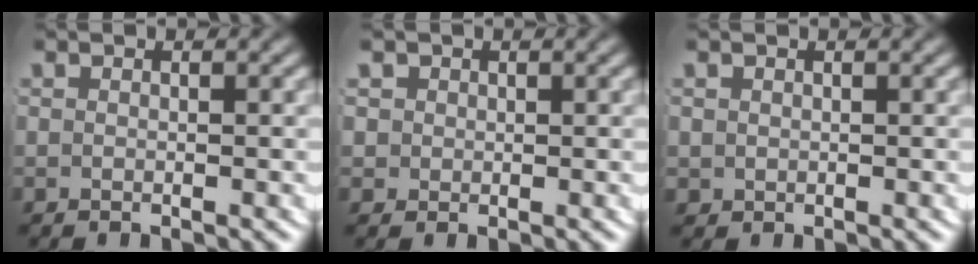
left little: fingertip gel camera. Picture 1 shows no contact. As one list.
[{"total": 3.5, "force": [0.7, 3.2, 1.0], "torque": [-0.038, -0.006, 0.012]}, {"total": 1.4, "force": [0.0, 1.4, 0.2], "torque": [-0.018, -0.017, 0.009]}]